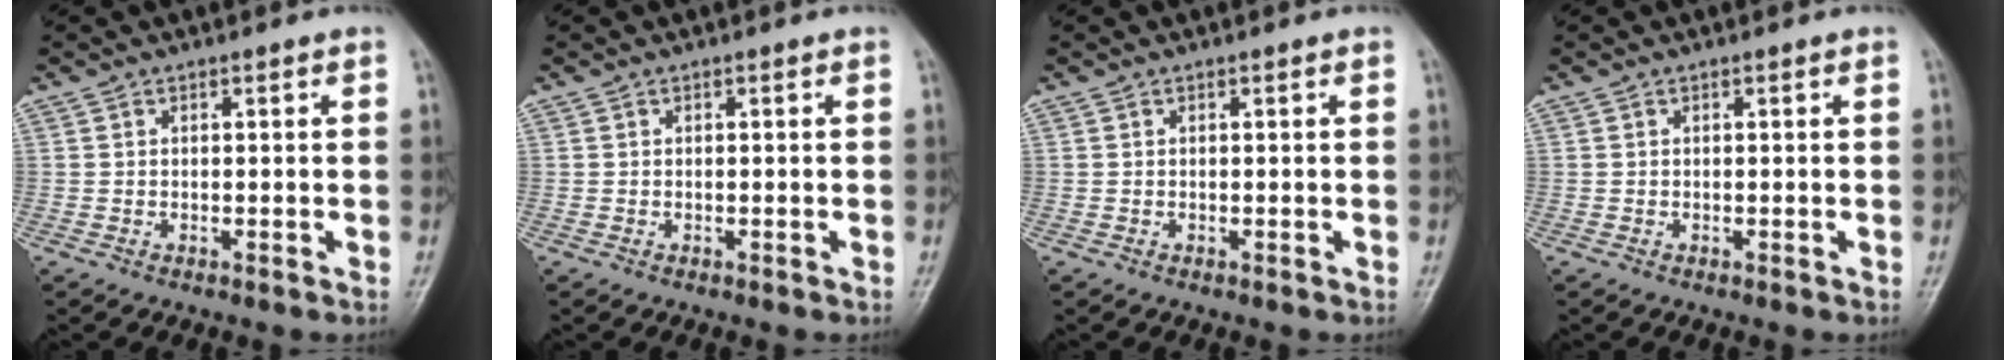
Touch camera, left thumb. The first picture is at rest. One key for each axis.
{"total": 0.0}
{"total": 0.0}
{"total": 0.0}